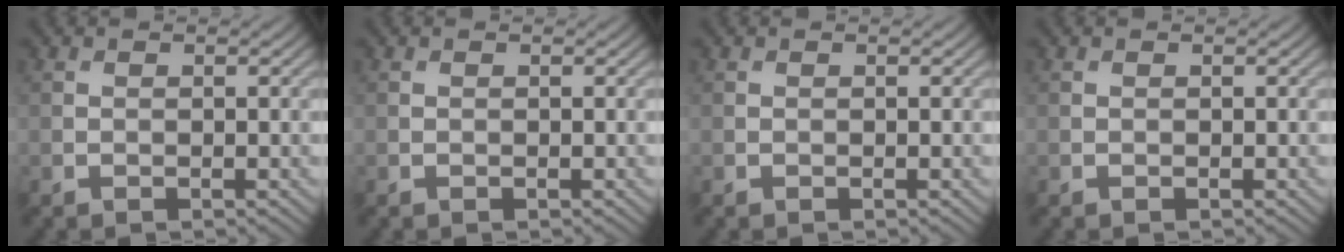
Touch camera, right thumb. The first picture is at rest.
{"total": 0.0}
{"total": 0.0}
{"total": 0.0}